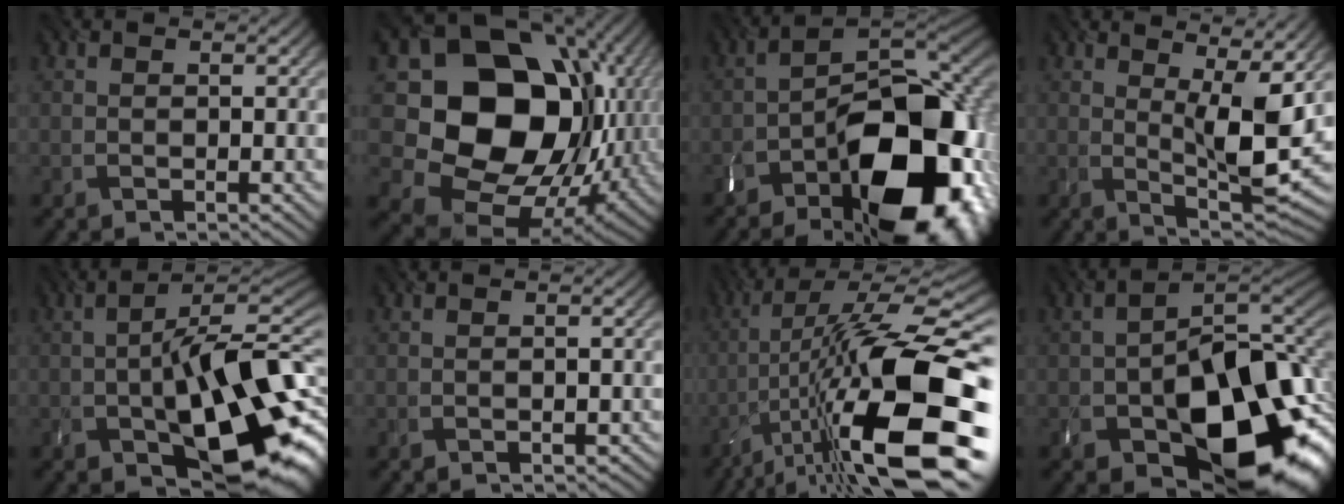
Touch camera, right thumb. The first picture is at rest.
{"total": 18.6, "force": [1.1, 15.2, 10.6], "torque": [-0.220, -0.042, 0.038]}
{"total": 20.1, "force": [-9.0, 10.3, 14.7], "torque": [-0.204, -0.014, -0.146]}
{"total": 9.2, "force": [2.6, 2.1, 8.6], "torque": [-0.139, -0.003, 0.045]}
{"total": 17.7, "force": [-4.1, 8.3, 15.0], "torque": [-0.221, -0.020, -0.064]}
{"total": 0.8, "force": [-0.6, 0.3, 0.5], "torque": [-0.011, -0.001, -0.008]}
{"total": 20.5, "force": [-7.0, 6.5, 18.1], "torque": [-0.295, -0.002, -0.117]}
{"total": 18.9, "force": [-6.3, 11.2, 13.9], "torque": [-0.185, -0.031, -0.092]}